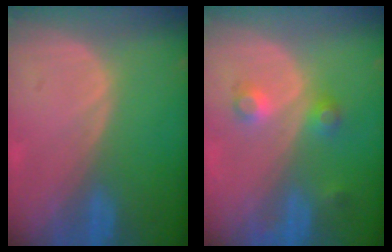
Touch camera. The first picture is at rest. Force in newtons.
{"total": 3.8, "press": 3.4, "slide": 1.6}